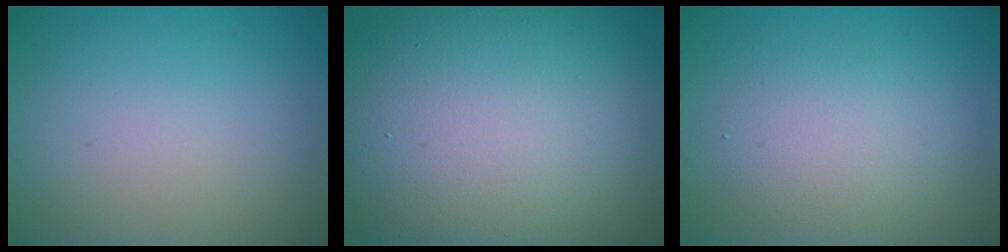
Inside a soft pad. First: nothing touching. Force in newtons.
{"total": 17.0, "press": 16.9, "slide": 1.2}
{"total": 3.2, "press": 3.2, "slide": 0.2}